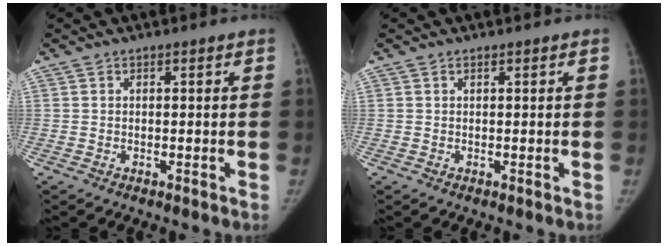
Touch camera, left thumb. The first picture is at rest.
{"total": 0.0}